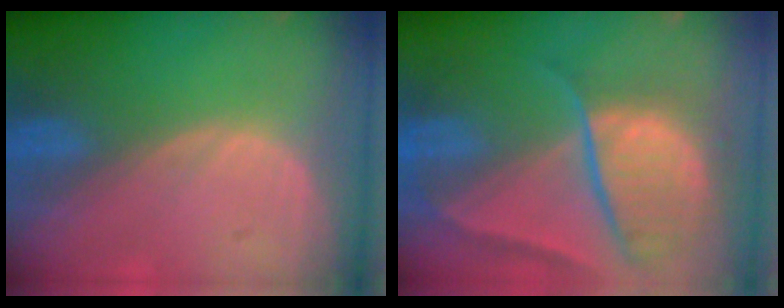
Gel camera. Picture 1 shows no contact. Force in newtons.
{"total": 10.8, "press": 9.0, "slide": 5.8}